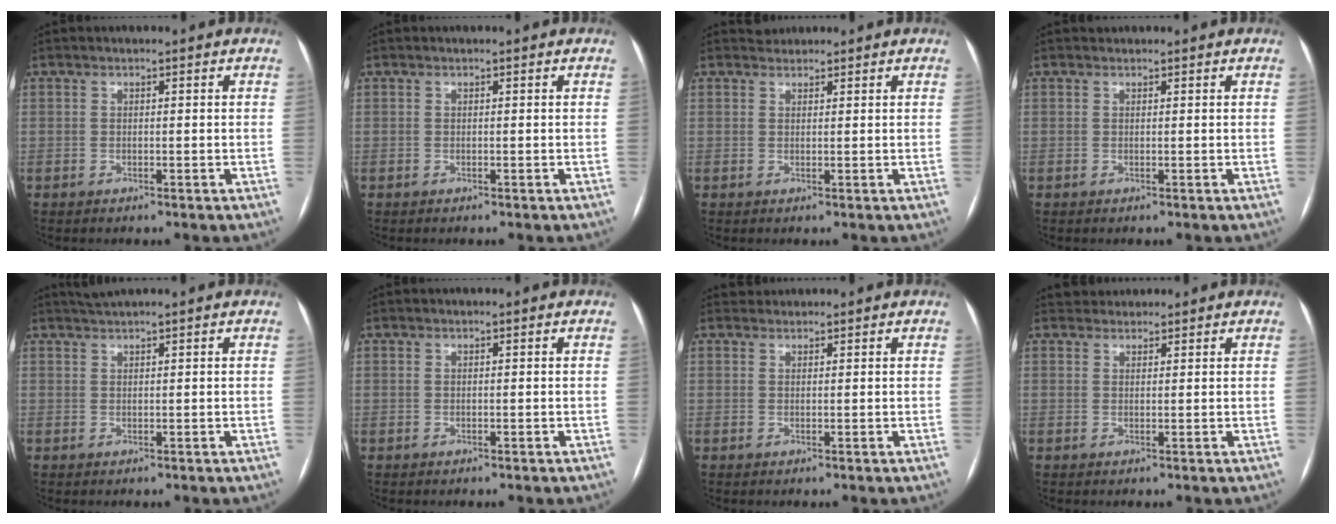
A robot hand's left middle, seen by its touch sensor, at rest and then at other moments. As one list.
[{"total": 0.0}, {"total": 1.3, "force": [1.2, 0.4, -0.4], "torque": [0.002, 0.010, 0.020]}, {"total": 0.6, "force": [0.5, 0.2, -0.1], "torque": [-0.003, 0.008, 0.009]}, {"total": 1.7, "force": [1.5, -0.5, 0.5], "torque": [-0.008, 0.010, 0.034]}, {"total": 0.0}, {"total": 1.1, "force": [1.0, 0.2, -0.4], "torque": [0.000, 0.011, 0.019]}, {"total": 2.0, "force": [1.9, 0.7, -0.4], "torque": [0.006, 0.017, 0.030]}]